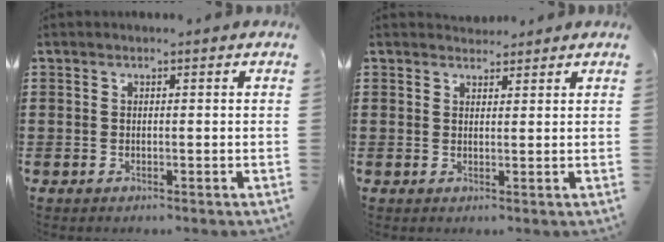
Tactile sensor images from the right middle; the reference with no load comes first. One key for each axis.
{"total": 2.0, "fx": 1.9, "fy": 0.7, "fz": -0.2, "tx": -0.002, "ty": 0.003, "tz": 0.038}